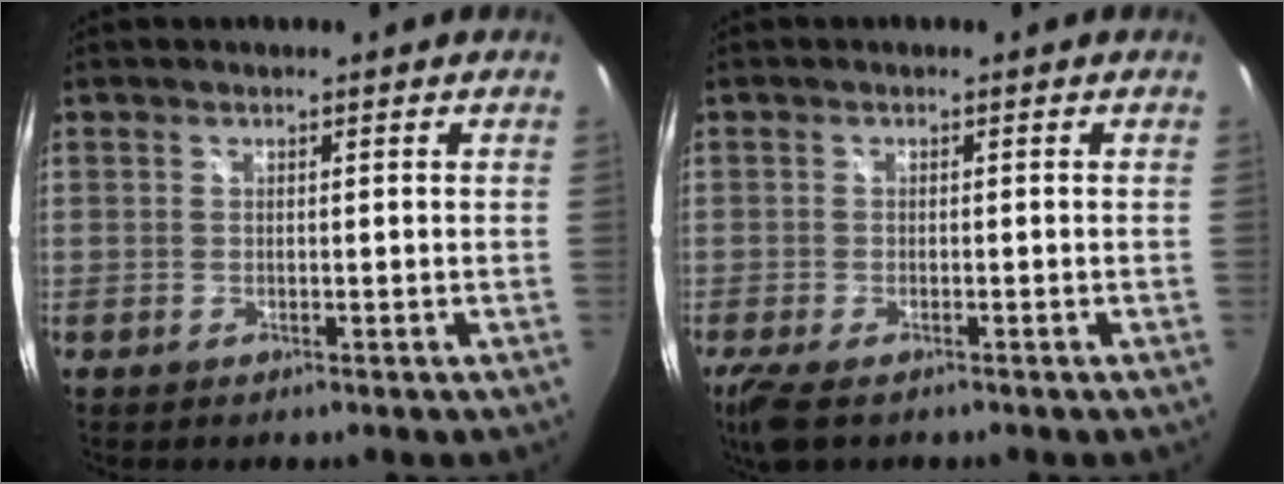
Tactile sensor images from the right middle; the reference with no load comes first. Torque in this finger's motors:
{"motor_torque": [0.76, -0.75, 0.17, 0.11]}